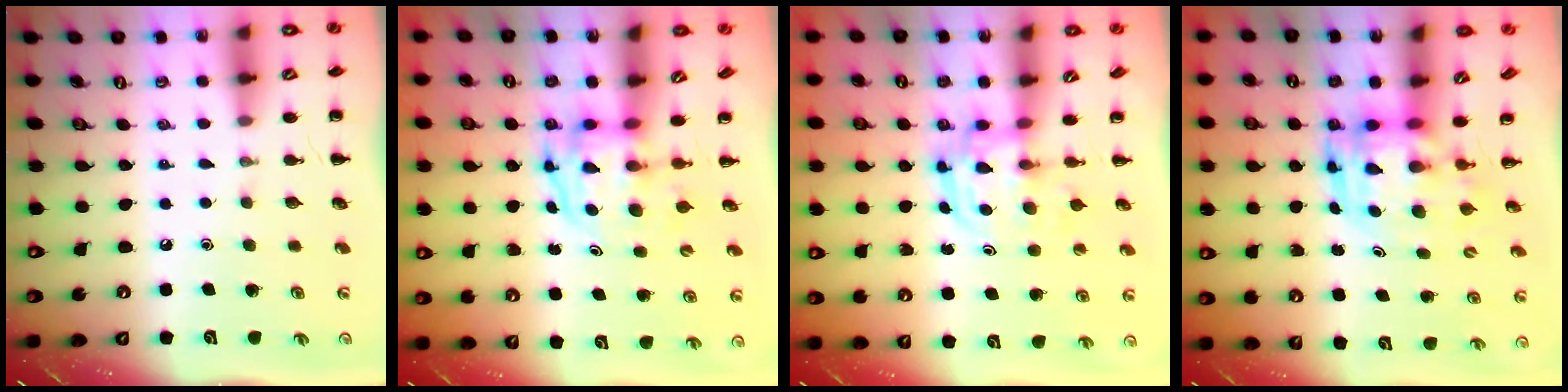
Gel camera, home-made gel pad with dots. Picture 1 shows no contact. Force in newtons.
{"total": 3.9, "press": 3.8, "slide": 0.6}
{"total": 2.7, "press": 2.7, "slide": 0.3}
{"total": 3.8, "press": 3.7, "slide": 0.9}